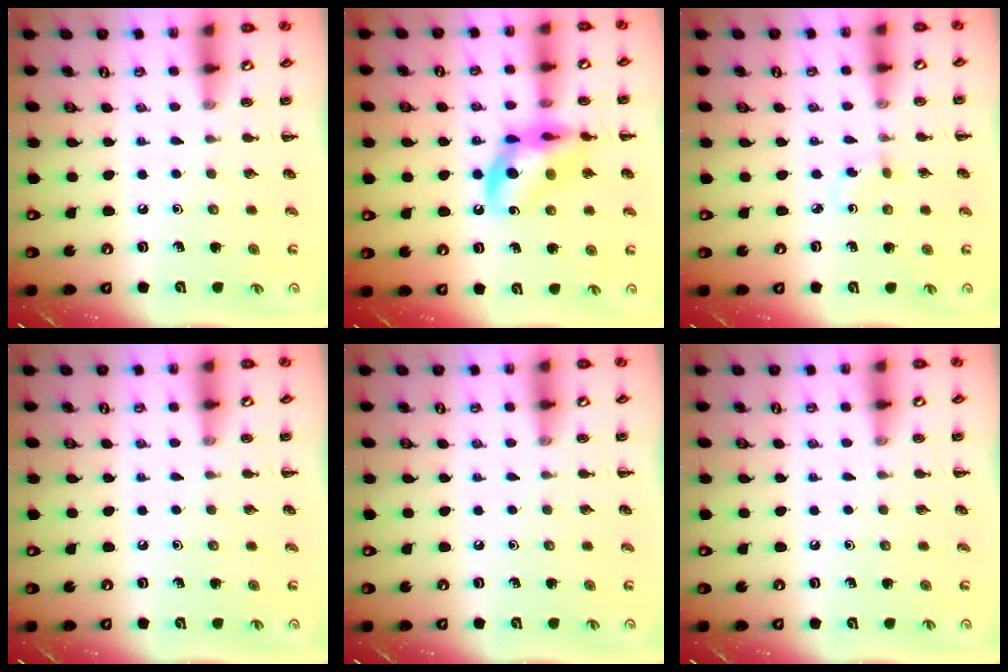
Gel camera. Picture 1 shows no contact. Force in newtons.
{"total": 14.1, "press": 13.7, "slide": 3.2}
{"total": 1.6, "press": 1.4, "slide": 0.8}
{"total": 0.0}
{"total": 0.0}
{"total": 0.0}